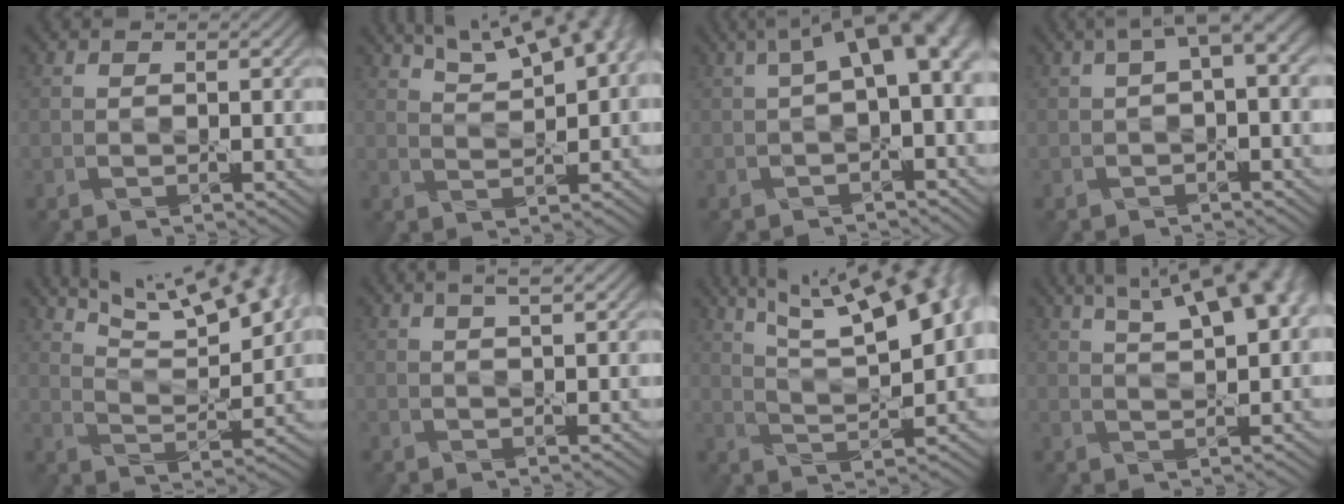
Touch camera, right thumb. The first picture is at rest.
{"total": 8.4, "force": [4.9, 2.8, 6.3], "torque": [-0.102, 0.019, 0.077]}
{"total": 7.6, "force": [1.4, 2.9, 6.9], "torque": [-0.098, 0.016, 0.020]}
{"total": 4.2, "force": [1.1, 1.2, 3.9], "torque": [-0.055, 0.011, 0.016]}
{"total": 12.8, "force": [8.7, 3.7, 8.7], "torque": [-0.150, 0.007, 0.129]}
{"total": 2.4, "force": [1.5, 0.5, 1.9], "torque": [-0.026, 0.003, 0.019]}
{"total": 16.7, "force": [8.7, 5.8, 13.0], "torque": [-0.201, 0.043, 0.131]}
{"total": 10.3, "force": [5.4, 3.4, 8.1], "torque": [-0.126, 0.026, 0.071]}